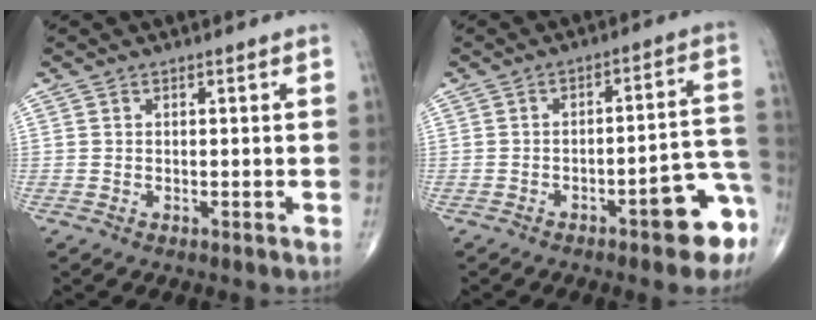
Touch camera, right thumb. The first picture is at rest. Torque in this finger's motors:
{"motor_torque": [1.59, 1.00, 1.00, -0.85, 0.19]}